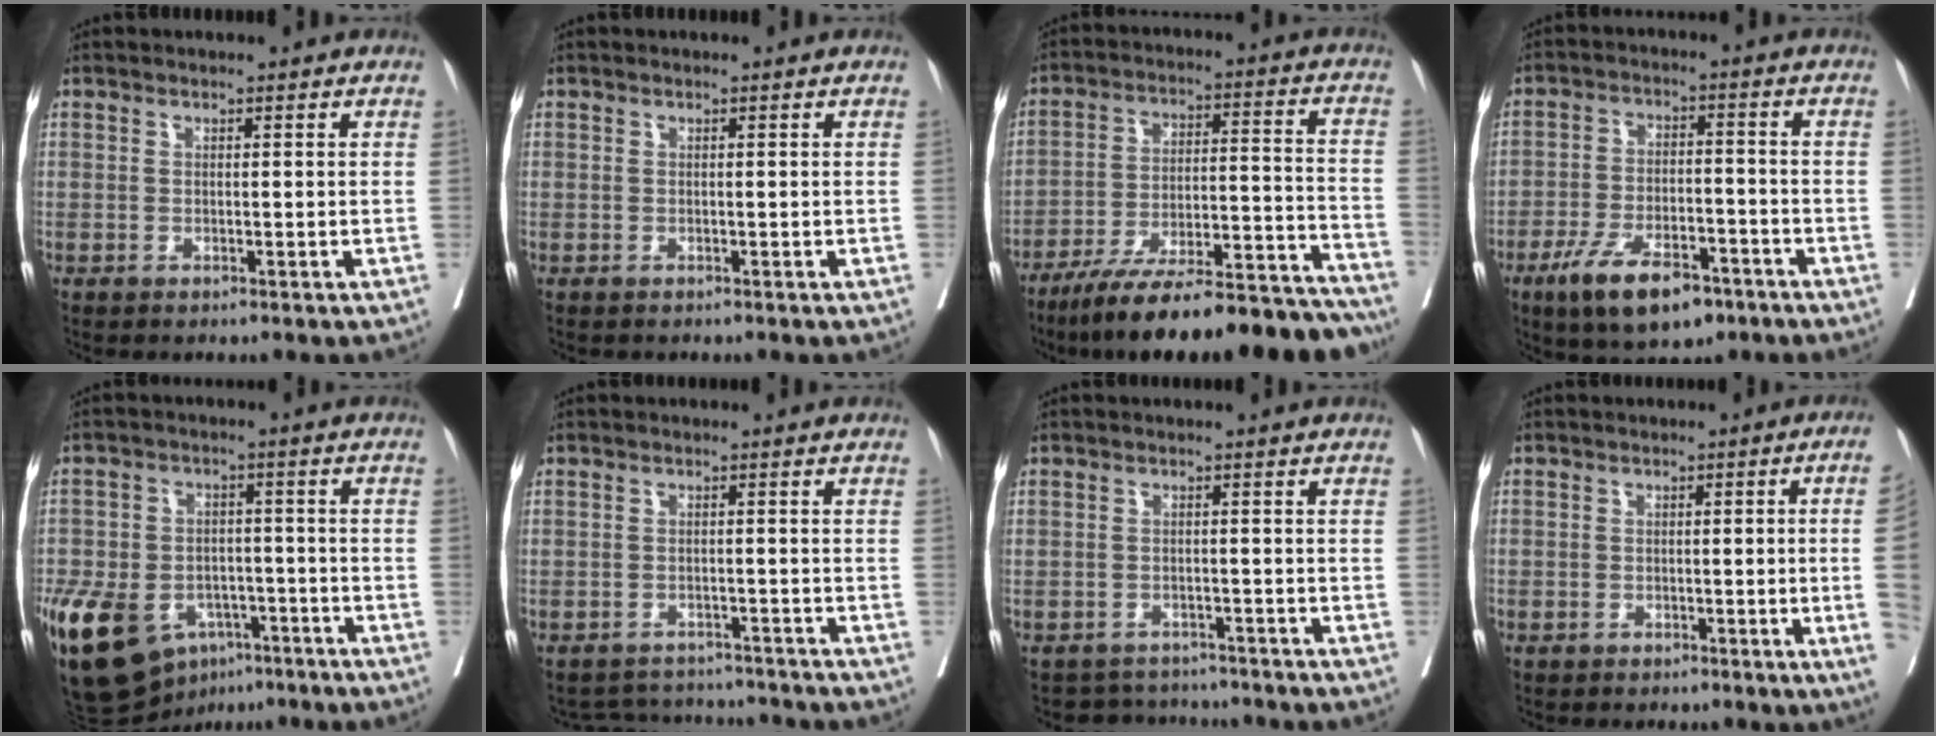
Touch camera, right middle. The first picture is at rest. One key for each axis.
{"total": 0.0}
{"total": 23.9, "fx": -20.9, "fy": 3.2, "fz": 11.1, "tx": -0.120, "ty": 0.012, "tz": -0.310}
{"total": 11.1, "fx": -7.0, "fy": 4.3, "fz": 7.5, "tx": -0.132, "ty": -0.007, "tz": -0.116}
{"total": 20.2, "fx": -10.2, "fy": 12.9, "fz": 11.7, "tx": -0.286, "ty": -0.005, "tz": -0.158}
{"total": 6.1, "fx": -6.0, "fy": 1.1, "fz": -0.4, "tx": 0.007, "ty": 0.013, "tz": -0.082}
{"total": 4.0, "fx": -3.7, "fy": 1.3, "fz": -0.9, "tx": 0.014, "ty": 0.013, "tz": -0.054}
{"total": 6.7, "fx": -1.2, "fy": -1.2, "fz": 6.5, "tx": -0.070, "ty": -0.001, "tz": -0.018}